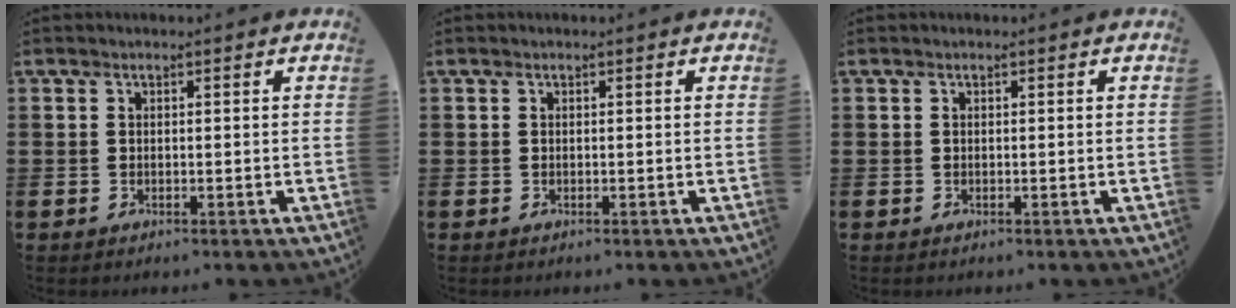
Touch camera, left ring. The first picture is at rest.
{"total": 0.0}
{"total": 0.0}